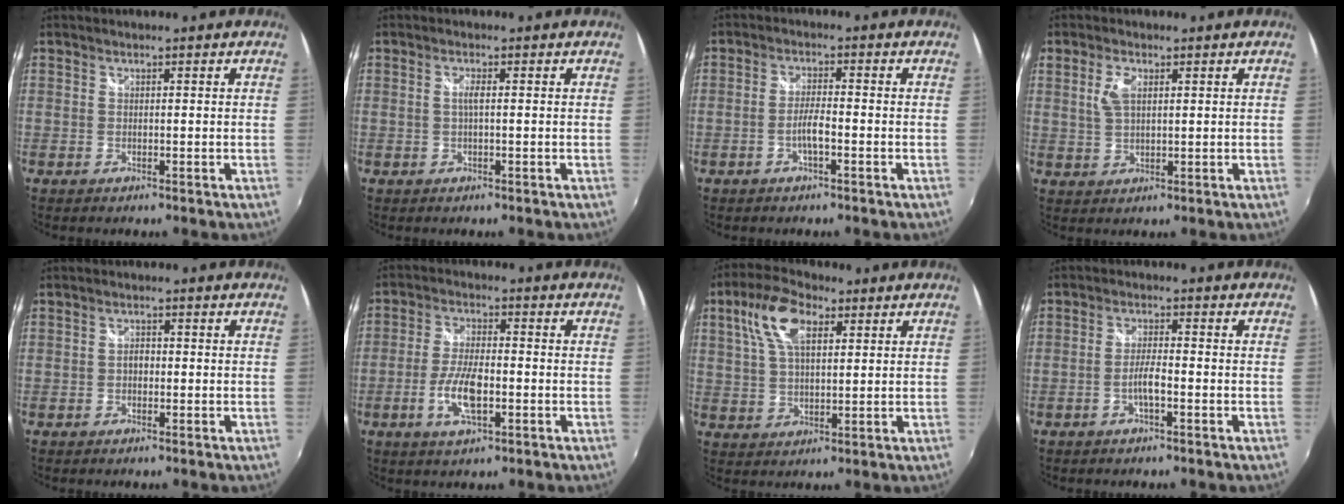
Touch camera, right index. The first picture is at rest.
{"total": 1.4, "force": [0.0, 0.0, 1.4], "torque": [-0.025, 0.001, -0.003]}
{"total": 3.2, "force": [-1.5, 0.5, 2.8], "torque": [-0.059, 0.002, -0.028]}
{"total": 4.0, "force": [1.4, 2.0, 3.2], "torque": [-0.062, 0.004, 0.027]}
{"total": 1.5, "force": [-0.3, 1.1, 0.9], "torque": [-0.016, 0.005, -0.008]}
{"total": 8.1, "force": [-2.5, 2.9, 7.1], "torque": [-0.147, -0.003, -0.048]}
{"total": 10.4, "force": [4.3, 4.9, 8.1], "torque": [-0.161, 0.025, 0.078]}
{"total": 3.2, "force": [-1.5, 0.4, 2.8], "torque": [-0.060, 0.002, -0.027]}